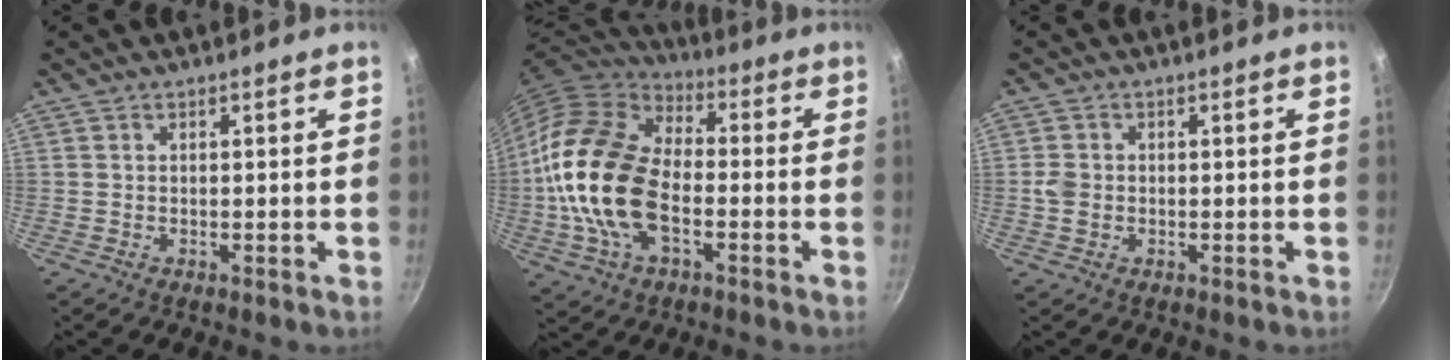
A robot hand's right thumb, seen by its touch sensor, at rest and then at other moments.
{"total": 20.7, "force": [-3.3, 12.1, 16.4], "torque": [-0.329, 0.022, -0.068]}
{"total": 2.7, "force": [-0.3, 2.1, 1.5], "torque": [-0.029, 0.005, -0.006]}